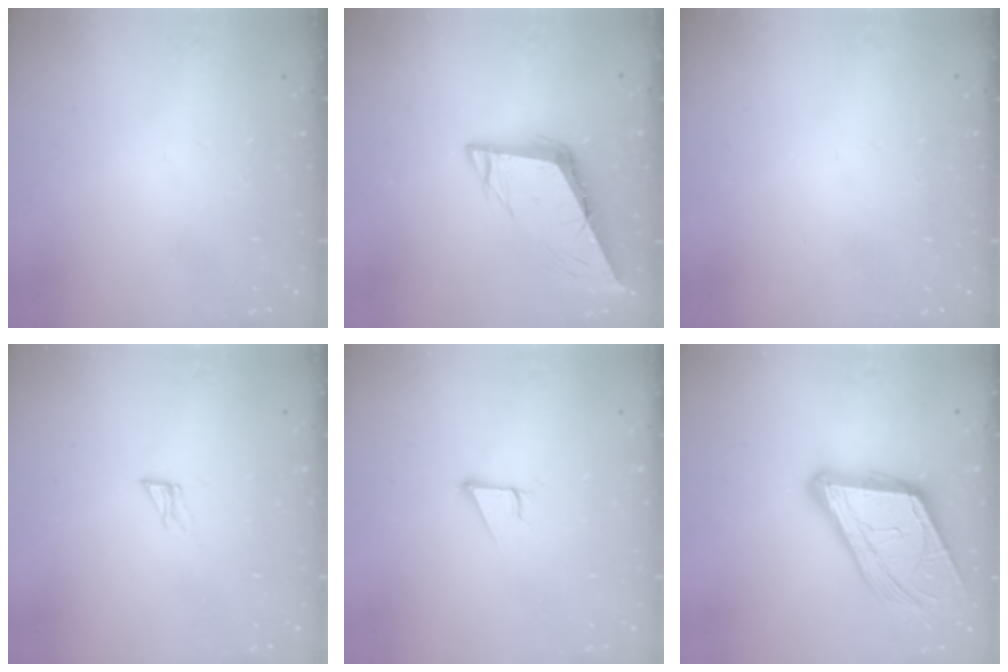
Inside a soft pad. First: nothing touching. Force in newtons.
{"total": 9.3, "press": 9.3, "slide": 1.0}
{"total": 1.6, "press": 1.6, "slide": 0.1}
{"total": 3.8, "press": 3.8, "slide": 0.4}
{"total": 2.8, "press": 2.8, "slide": 0.1}
{"total": 21.5, "press": 21.4, "slide": 2.5}